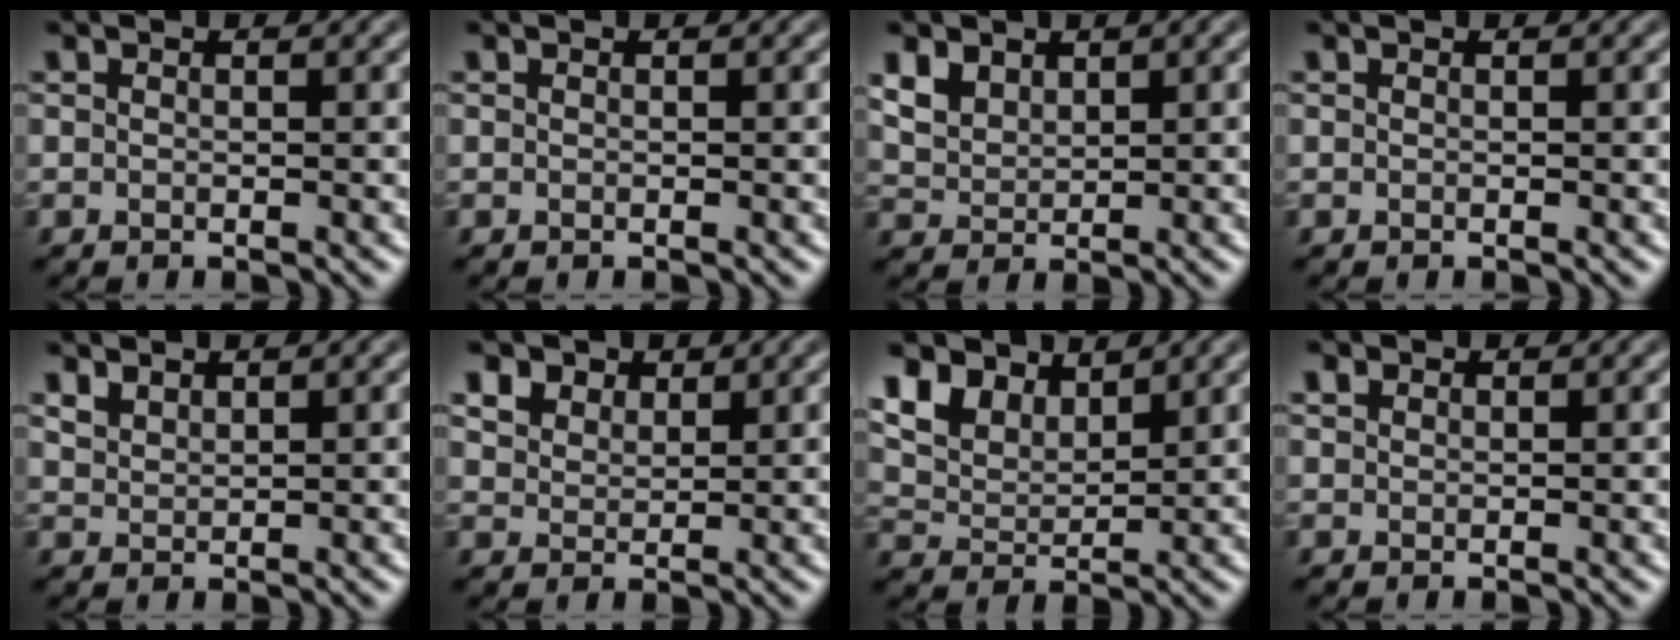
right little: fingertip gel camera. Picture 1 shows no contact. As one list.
[{"total": 0.0}, {"total": 3.3, "force": [1.9, 2.1, 1.7], "torque": [-0.042, -0.003, 0.041]}, {"total": 0.0}, {"total": 1.7, "force": [1.5, 0.7, 0.5], "torque": [-0.016, 0.002, 0.035]}, {"total": 4.3, "force": [3.2, 2.5, 1.5], "torque": [-0.056, 0.003, 0.058]}, {"total": 5.5, "force": [4.2, 2.7, 2.4], "torque": [-0.067, 0.004, 0.077]}, {"total": 0.9, "force": [0.7, 0.5, 0.2], "torque": [-0.003, 0.002, 0.014]}]